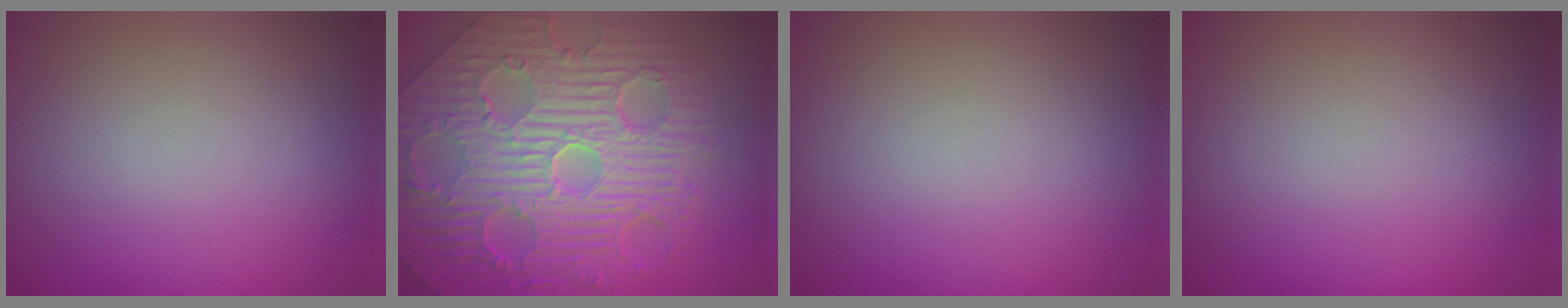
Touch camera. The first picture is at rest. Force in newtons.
{"total": 11.9, "press": 7.7, "slide": 9.0}
{"total": 0.0}
{"total": 0.0}